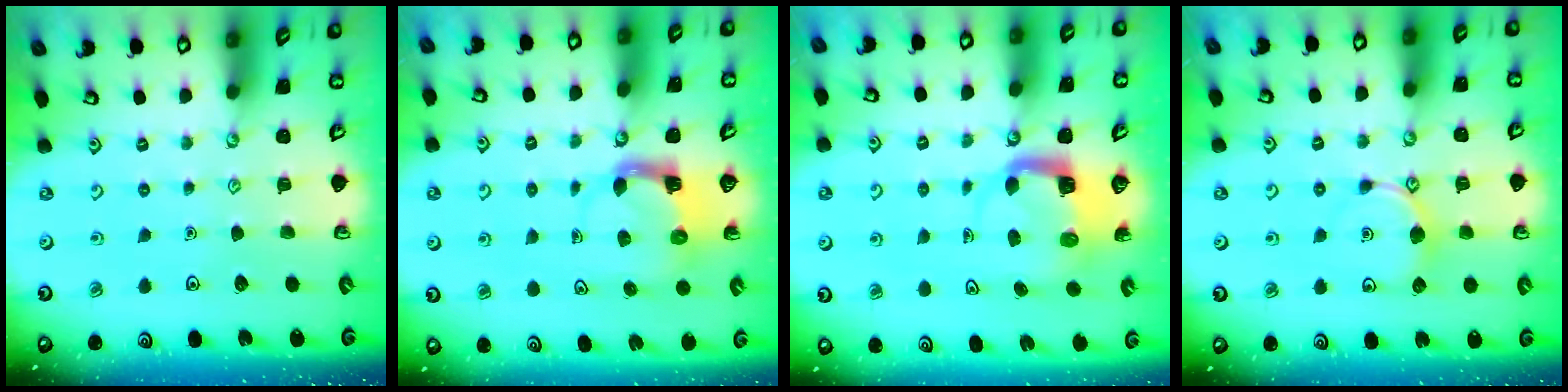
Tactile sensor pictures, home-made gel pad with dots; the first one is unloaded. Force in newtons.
{"total": 3.9, "press": 3.8, "slide": 0.7}
{"total": 5.8, "press": 5.8, "slide": 0.6}
{"total": 7.0, "press": 6.9, "slide": 0.8}